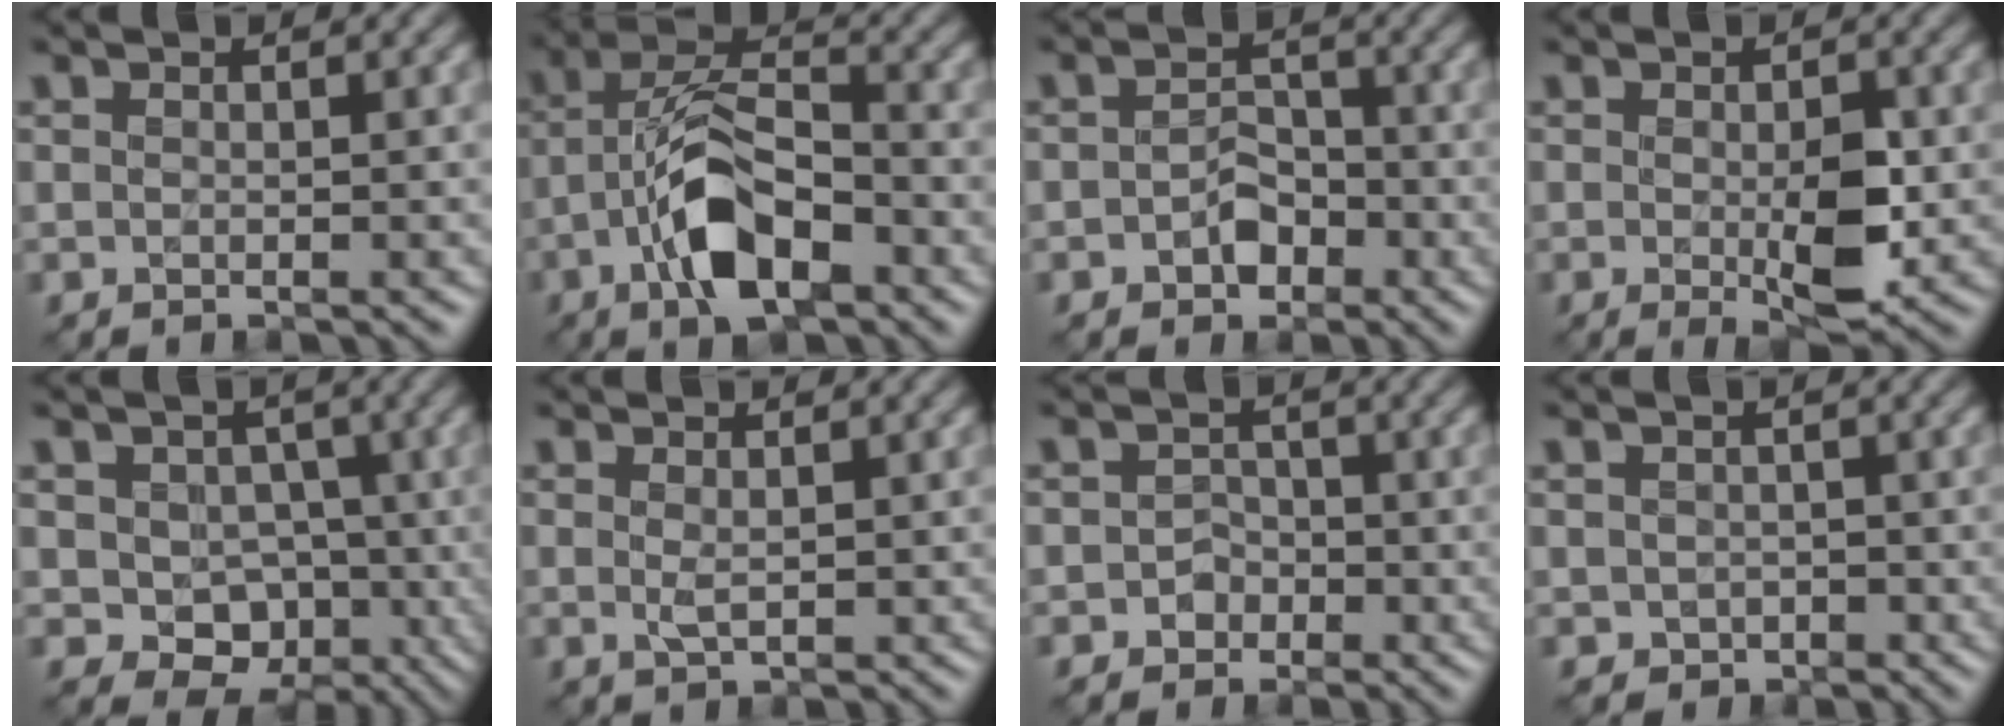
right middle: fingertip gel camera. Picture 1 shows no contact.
{"total": 8.0, "force": [-3.2, 3.5, 6.5], "torque": [-0.126, 0.012, -0.067]}
{"total": 3.1, "force": [-1.5, 1.9, 1.9], "torque": [-0.028, 0.001, -0.024]}
{"total": 4.2, "force": [-0.7, 1.6, 3.8], "torque": [-0.070, -0.006, -0.005]}
{"total": 7.3, "force": [-1.8, 6.3, 3.3], "torque": [-0.033, 0.010, -0.042]}
{"total": 1.4, "force": [0.2, 0.4, 1.3], "torque": [-0.028, -0.001, 0.008]}
{"total": 2.2, "force": [-1.2, 1.7, 0.8], "torque": [-0.005, 0.007, -0.023]}
{"total": 2.0, "force": [-0.7, 1.7, 0.9], "torque": [-0.022, -0.001, -0.014]}